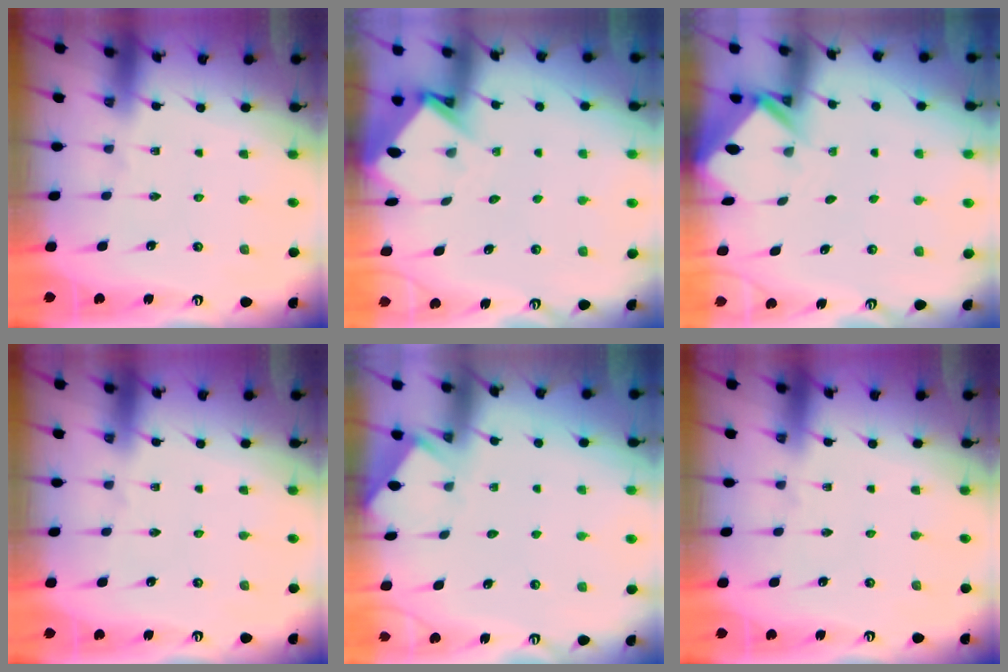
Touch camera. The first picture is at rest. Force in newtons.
{"total": 4.0, "press": 4.0, "slide": 0.3}
{"total": 2.3, "press": 2.3, "slide": 0.1}
{"total": 0.0}
{"total": 1.9, "press": 1.9, "slide": 0.3}
{"total": 0.0}